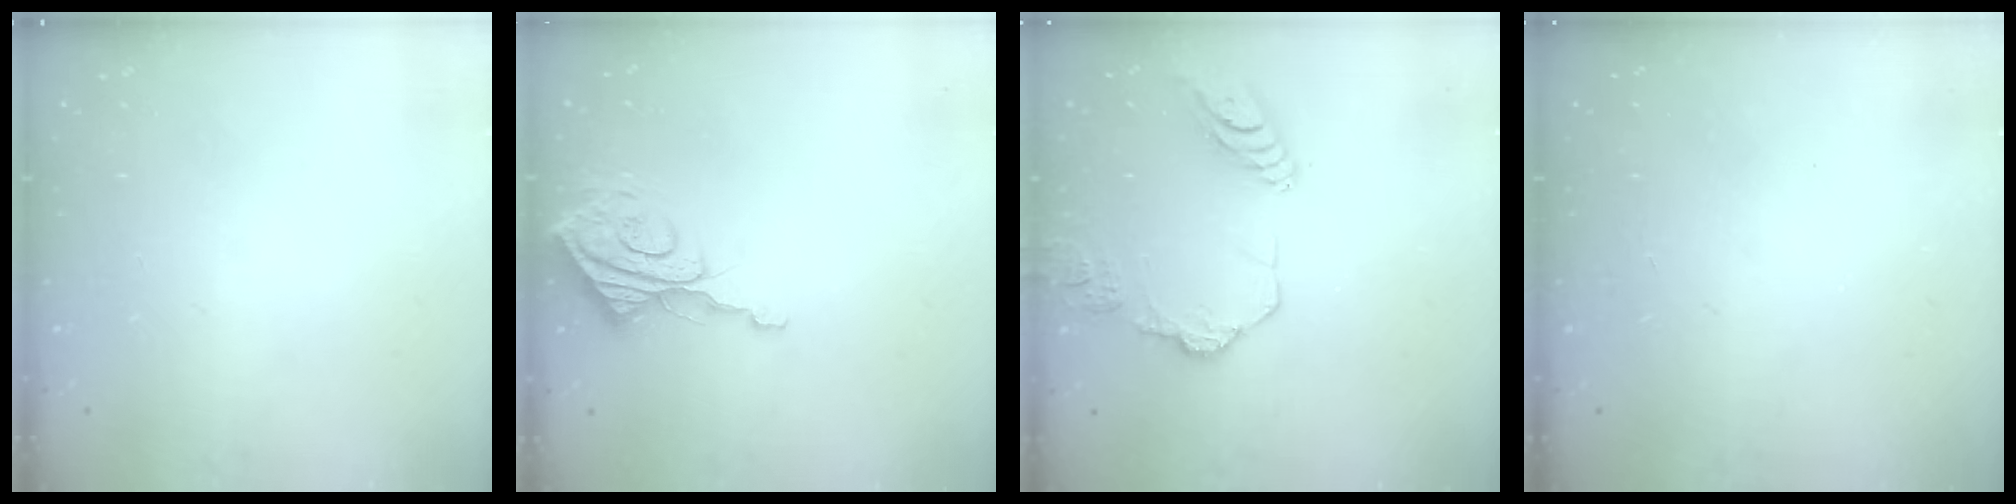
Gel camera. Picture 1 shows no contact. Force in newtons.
{"total": 9.8, "press": 9.7, "slide": 1.1}
{"total": 13.0, "press": 13.0, "slide": 1.1}
{"total": 0.0}